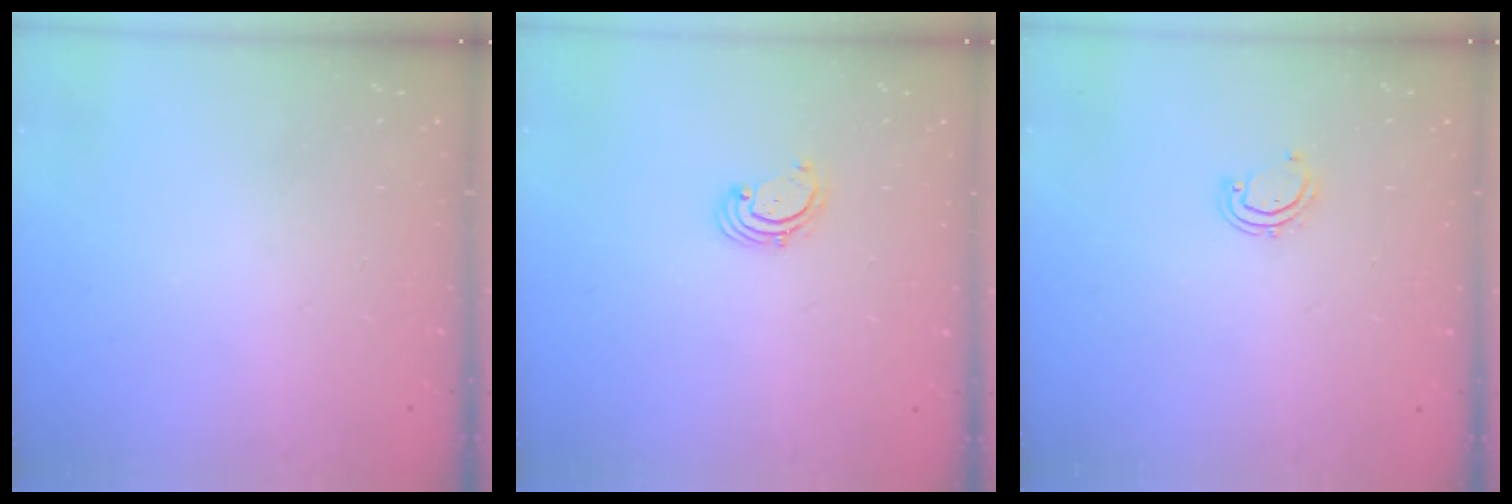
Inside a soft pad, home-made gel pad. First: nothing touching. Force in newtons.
{"total": 1.6, "press": 1.6, "slide": 0.2}
{"total": 4.8, "press": 4.5, "slide": 1.8}